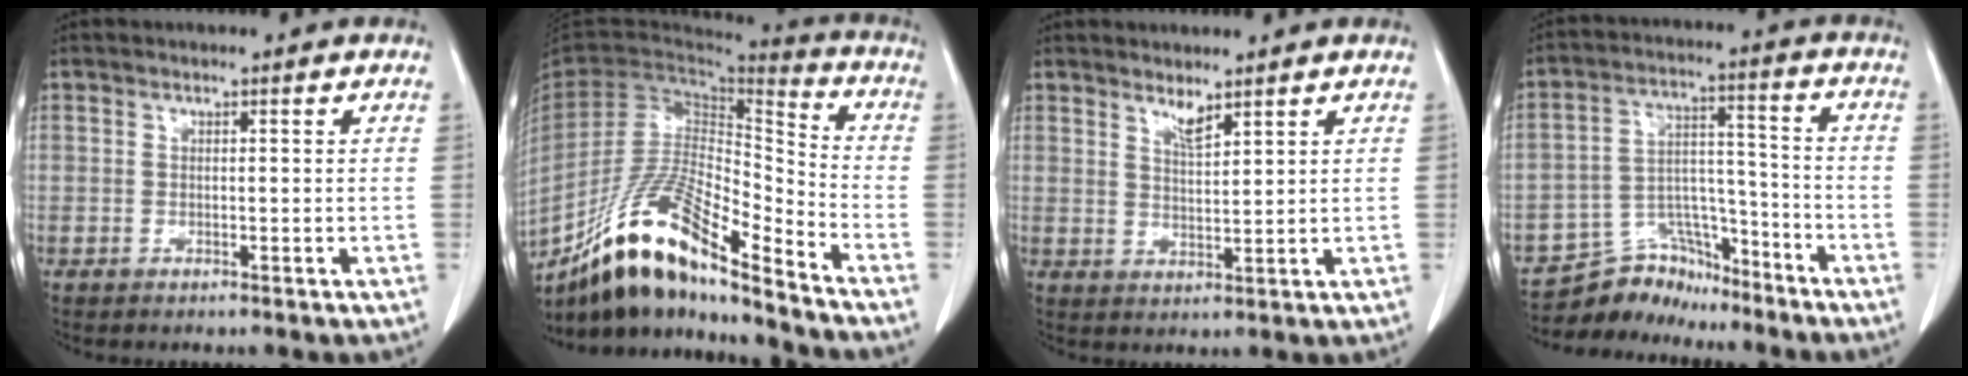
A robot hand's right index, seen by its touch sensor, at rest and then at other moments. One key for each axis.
{"total": 18.1, "fx": -13.6, "fy": 3.0, "fz": 11.6, "tx": -0.218, "ty": 0.003, "tz": -0.247}
{"total": 2.6, "fx": 2.2, "fy": 0.2, "fz": 1.4, "tx": -0.030, "ty": -0.009, "tz": 0.044}
{"total": 9.6, "fx": -8.9, "fy": 3.5, "fz": 0.7, "tx": -0.010, "ty": 0.040, "tz": -0.157}